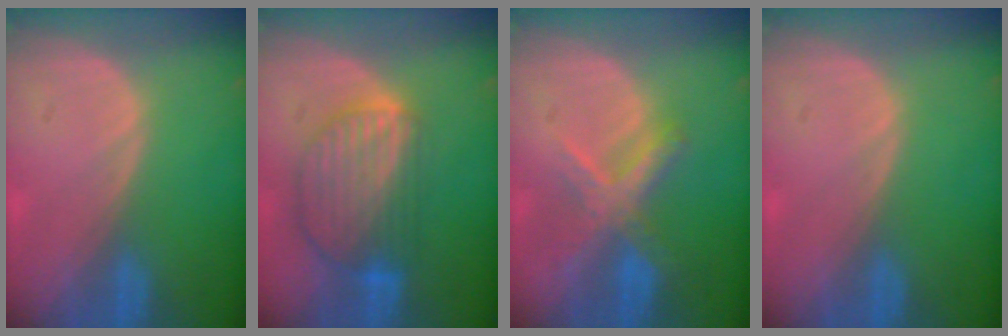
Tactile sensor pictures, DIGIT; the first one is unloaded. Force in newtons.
{"total": 9.1, "press": 7.8, "slide": 4.8}
{"total": 7.1, "press": 6.0, "slide": 3.8}
{"total": 0.0}